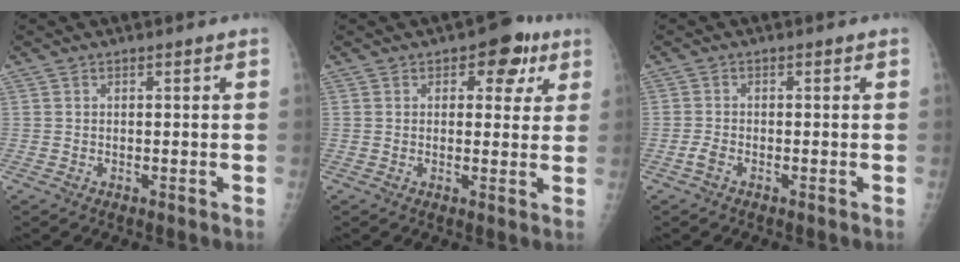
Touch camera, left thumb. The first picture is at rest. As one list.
[{"total": 6.8, "force": [3.0, 4.3, 4.2], "torque": [-0.006, -0.005, 0.029]}, {"total": 1.7, "force": [-1.0, 0.8, 1.1], "torque": [-0.026, 0.000, -0.022]}]